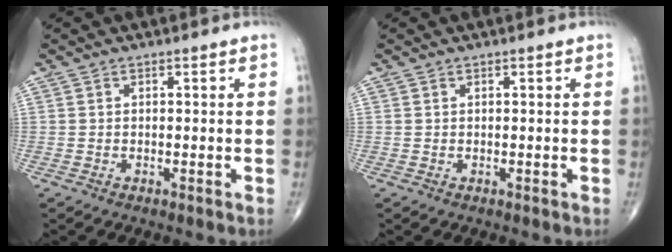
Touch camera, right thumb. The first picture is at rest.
{"total": 0.0}